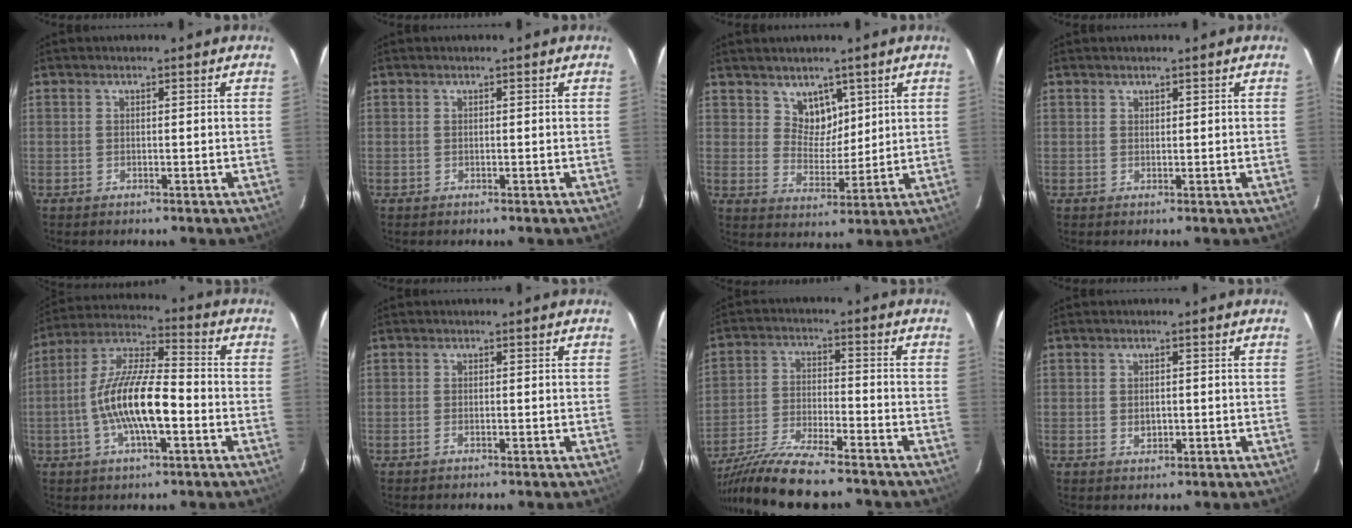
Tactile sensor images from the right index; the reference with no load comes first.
{"total": 0.0}
{"total": 5.7, "force": [3.5, 4.2, 1.6], "torque": [-0.018, 0.000, 0.067]}
{"total": 0.6, "force": [0.5, 0.3, 0.0], "torque": [0.001, 0.002, 0.009]}
{"total": 14.3, "force": [-3.7, 4.1, 13.2], "torque": [-0.259, 0.007, -0.073]}
{"total": 0.8, "force": [-0.5, 0.3, 0.6], "torque": [-0.012, -0.002, -0.009]}
{"total": 15.7, "force": [-13.5, 1.9, 7.9], "torque": [-0.167, -0.036, -0.238]}
{"total": 2.2, "force": [-0.3, 1.7, 1.3], "torque": [-0.019, -0.001, -0.003]}